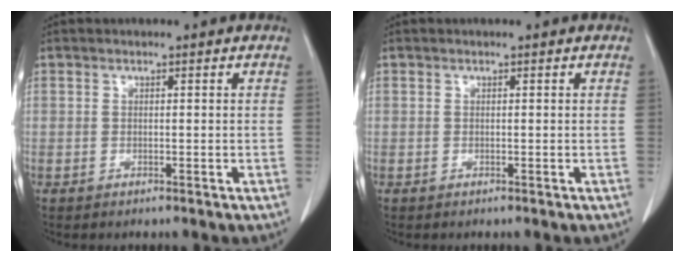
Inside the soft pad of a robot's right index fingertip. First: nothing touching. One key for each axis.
{"total": 0.0}